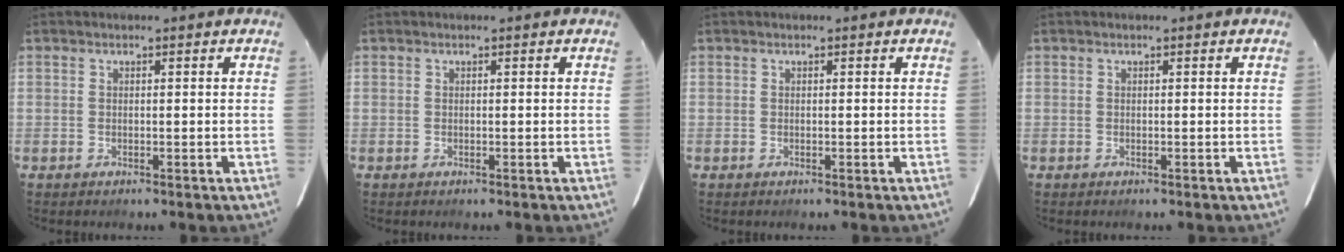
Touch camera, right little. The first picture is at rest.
{"total": 0.0}
{"total": 0.0}
{"total": 0.0}